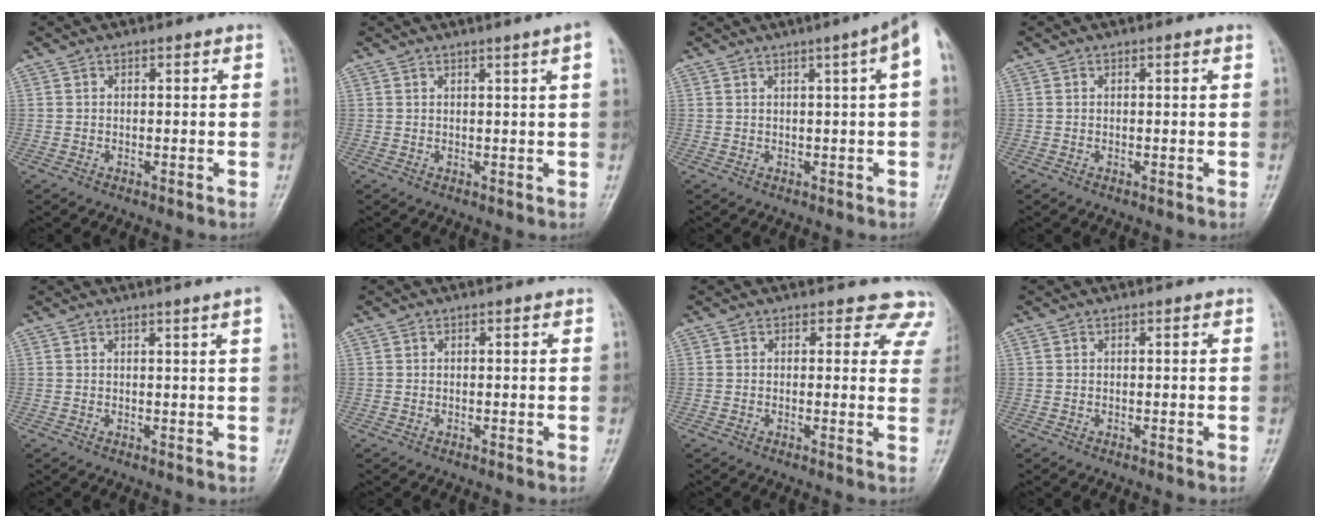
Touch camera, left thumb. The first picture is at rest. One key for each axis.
{"total": 3.1, "fx": 1.6, "fy": -0.8, "fz": 2.5, "tx": -0.032, "ty": -0.001, "tz": 0.025}
{"total": 5.6, "fx": 1.5, "fy": -0.1, "fz": 5.4, "tx": -0.068, "ty": 0.015, "tz": 0.019}
{"total": 0.0}
{"total": 3.4, "fx": 2.1, "fy": -0.8, "fz": 2.5, "tx": -0.031, "ty": -0.005, "tz": 0.027}
{"total": 0.0}
{"total": 6.9, "fx": 6.0, "fy": 3.4, "fz": 0.3, "tx": 0.054, "ty": -0.024, "tz": 0.031}
{"total": 0.5, "fx": 0.3, "fy": 0.3, "fz": 0.3, "tx": -0.003, "ty": 0.001, "tz": 0.005}